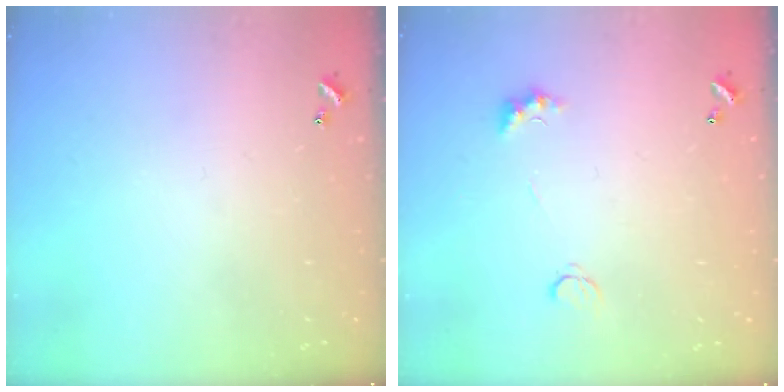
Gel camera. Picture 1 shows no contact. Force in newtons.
{"total": 4.0, "press": 3.9, "slide": 0.8}